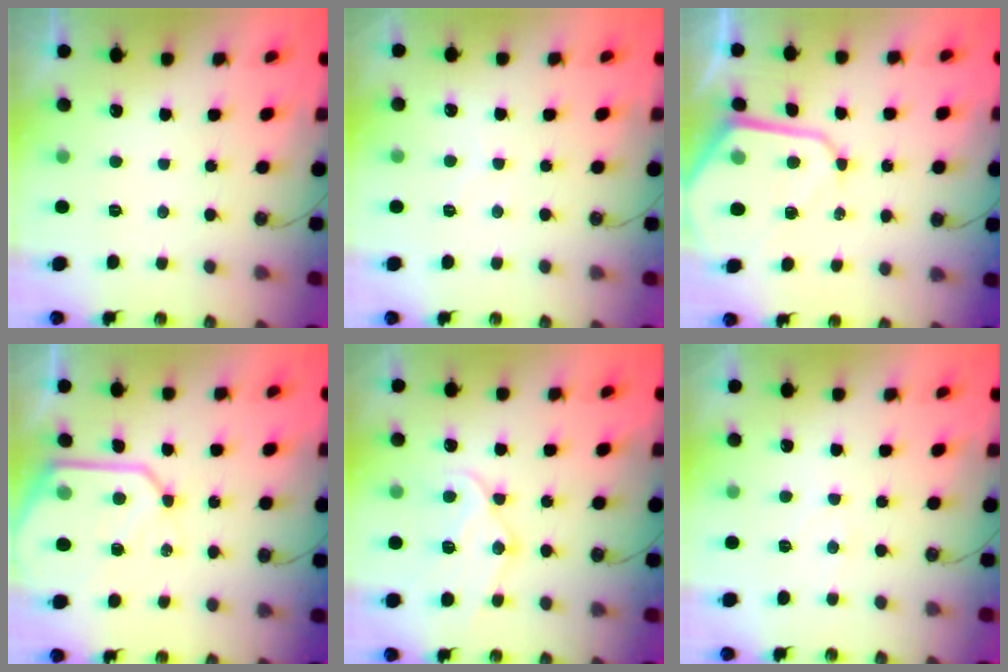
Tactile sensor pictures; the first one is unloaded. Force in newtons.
{"total": 2.5, "press": 2.5, "slide": 0.4}
{"total": 11.0, "press": 11.0, "slide": 1.0}
{"total": 13.9, "press": 13.8, "slide": 1.4}
{"total": 16.0, "press": 15.9, "slide": 1.7}
{"total": 3.8, "press": 3.8, "slide": 0.5}